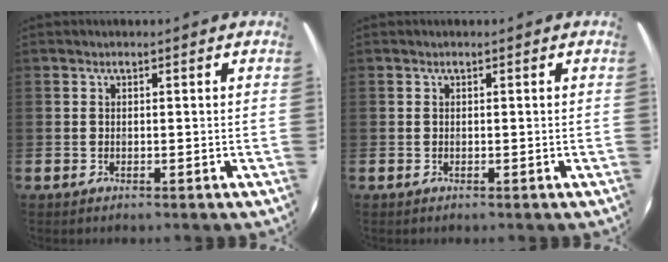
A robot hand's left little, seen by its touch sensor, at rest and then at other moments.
{"total": 0.0}